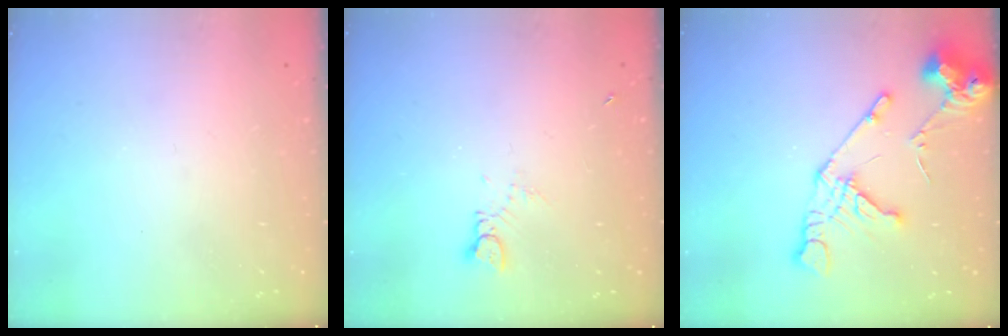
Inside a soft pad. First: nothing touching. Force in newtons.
{"total": 1.6, "press": 1.6, "slide": 0.2}
{"total": 13.5, "press": 13.3, "slide": 1.8}